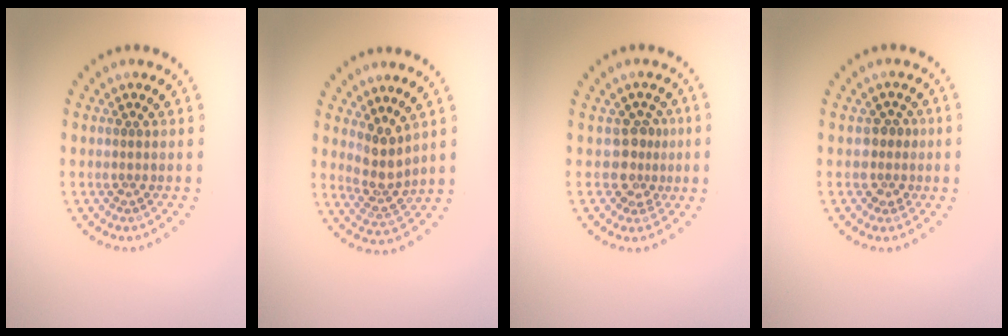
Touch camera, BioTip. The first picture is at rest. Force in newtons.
{"total": 3.0, "press": 2.3, "slide": 1.9}
{"total": 2.5, "press": 1.9, "slide": 1.7}
{"total": 1.9, "press": 1.5, "slide": 1.0}